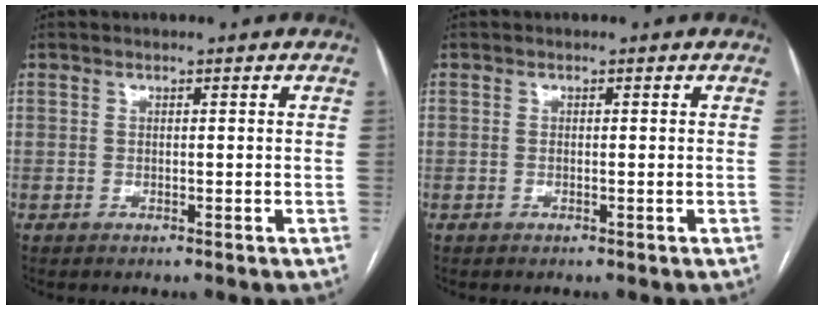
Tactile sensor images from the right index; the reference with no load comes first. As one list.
[{"total": 0.0}]